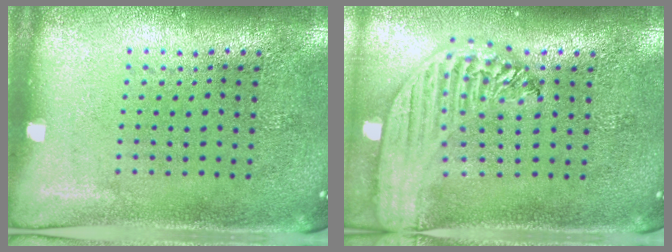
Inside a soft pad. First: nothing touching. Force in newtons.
{"total": 2.8, "press": 2.2, "slide": 1.6}